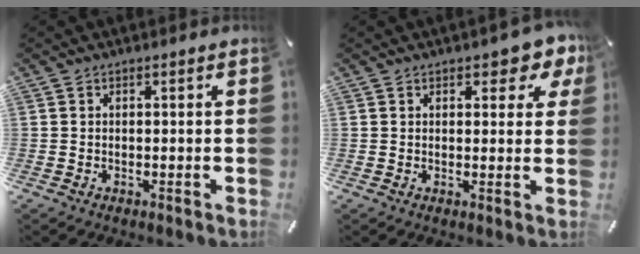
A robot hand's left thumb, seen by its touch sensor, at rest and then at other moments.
{"total": 4.9, "force": [3.0, 2.6, 2.8], "torque": [-0.025, -0.013, 0.045]}